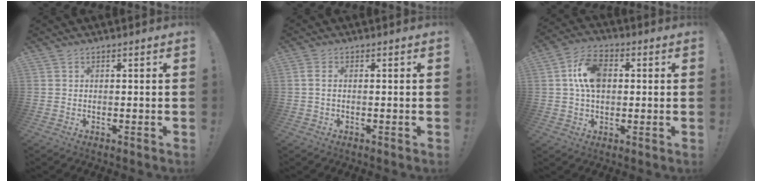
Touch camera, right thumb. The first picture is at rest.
{"total": 1.9, "force": [0.2, 0.8, 1.7], "torque": [-0.041, 0.007, 0.005]}
{"total": 11.5, "force": [1.7, 7.8, 8.3], "torque": [-0.135, 0.012, 0.036]}